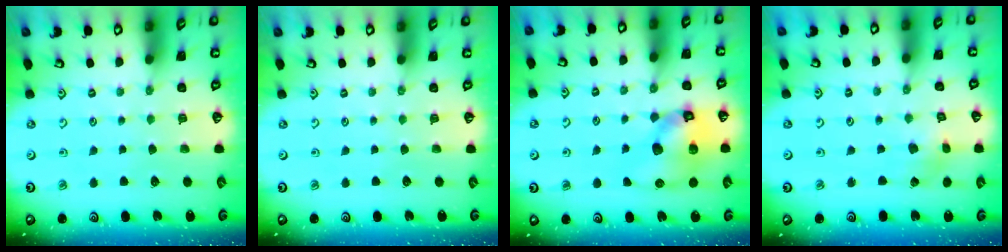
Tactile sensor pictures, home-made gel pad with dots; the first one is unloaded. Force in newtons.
{"total": 0.0}
{"total": 12.5, "press": 12.3, "slide": 1.7}
{"total": 3.7, "press": 3.7, "slide": 0.3}